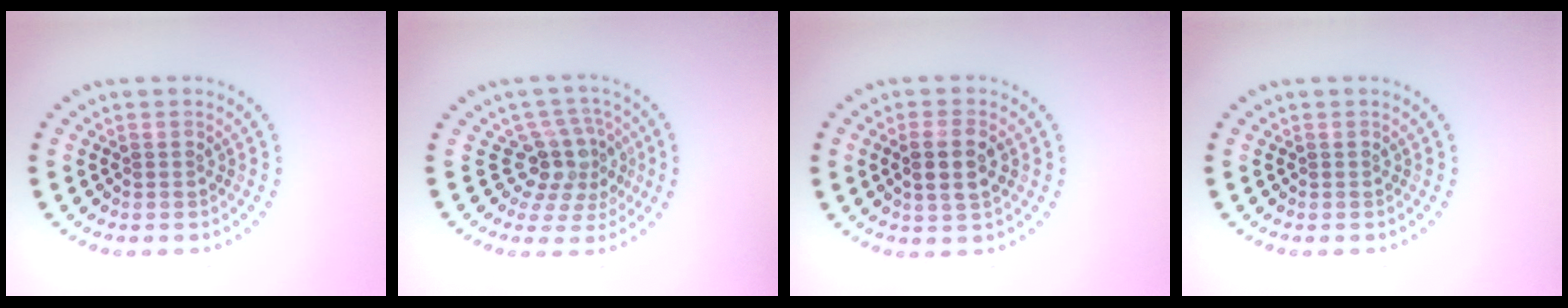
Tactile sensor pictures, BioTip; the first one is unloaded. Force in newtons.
{"total": 4.1, "press": 2.9, "slide": 2.9}
{"total": 3.1, "press": 3.0, "slide": 0.8}
{"total": 0.0}